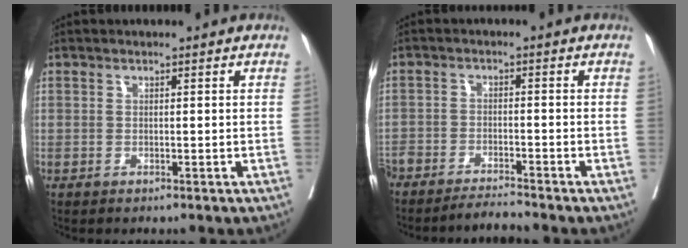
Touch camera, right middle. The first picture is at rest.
{"total": 4.7, "force": [-4.6, -0.5, 1.1], "torque": [-0.015, -0.011, -0.081]}